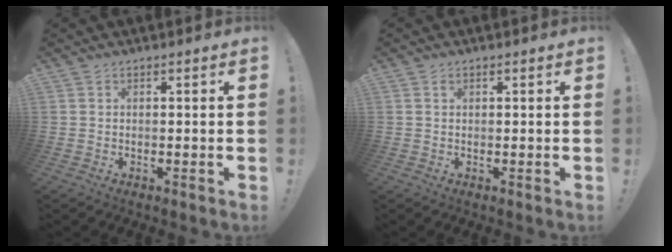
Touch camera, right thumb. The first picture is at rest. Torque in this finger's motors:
{"motor_torque": [0.00, 0.20, 0.06, -0.19, -0.01]}